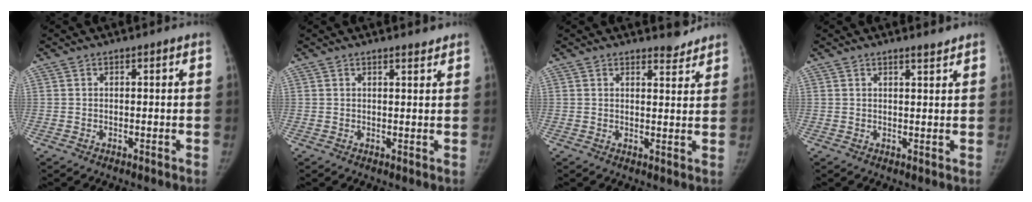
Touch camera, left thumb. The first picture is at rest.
{"total": 1.8, "force": [1.6, 0.4, 0.7], "torque": [-0.007, -0.012, 0.023]}
{"total": 3.3, "force": [3.2, 0.9, 0.6], "torque": [0.004, -0.028, 0.040]}
{"total": 2.0, "force": [1.8, 0.2, 0.9], "torque": [-0.010, -0.015, 0.028]}